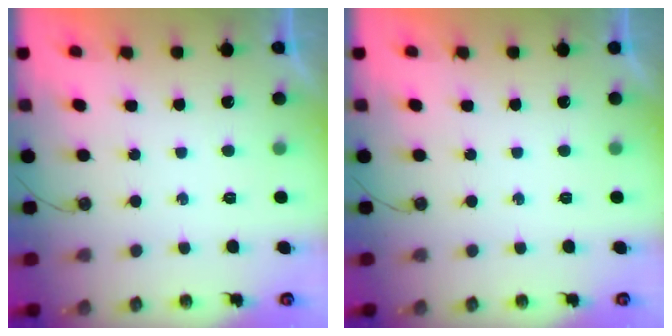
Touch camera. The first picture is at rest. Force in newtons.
{"total": 0.0}